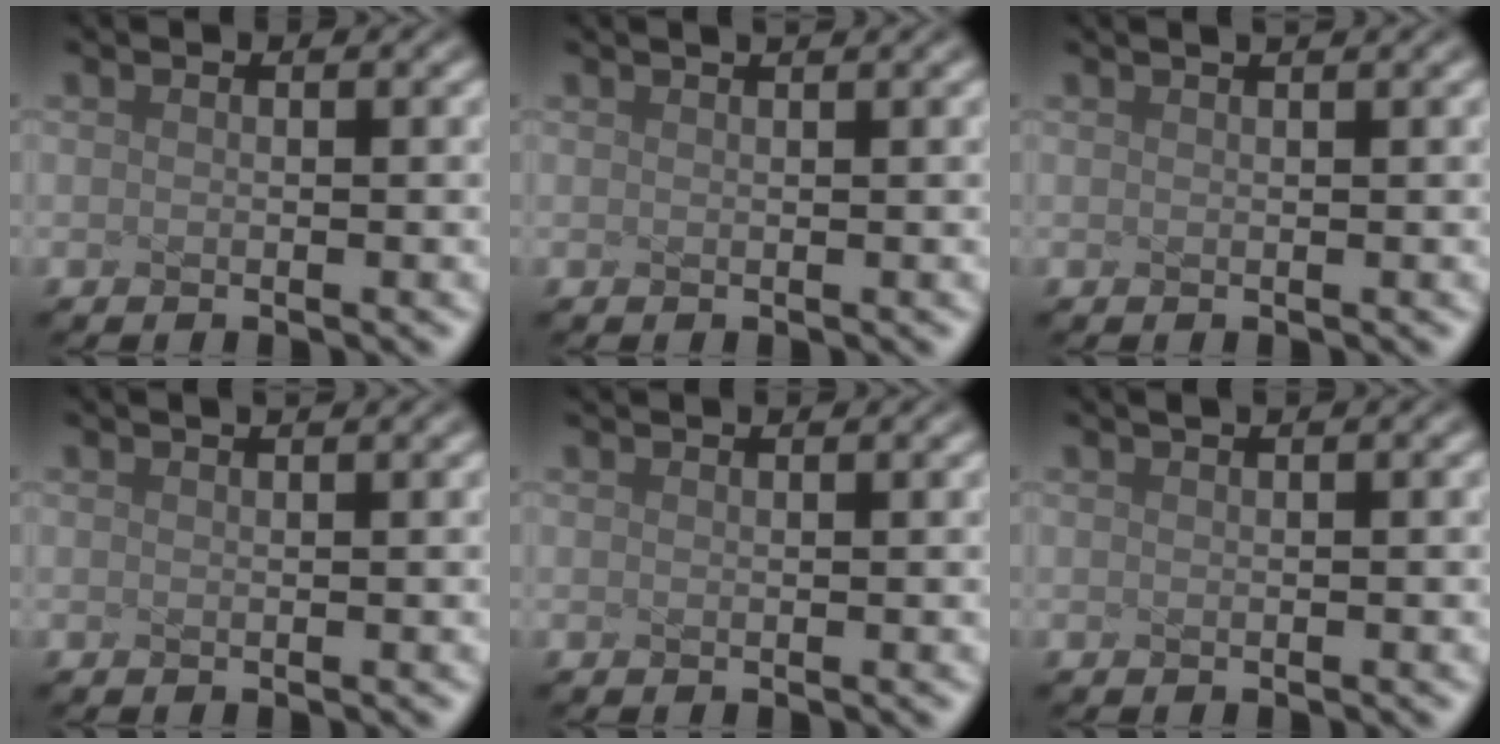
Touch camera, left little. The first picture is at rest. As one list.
[{"total": 2.0, "force": [1.3, 0.8, 1.2], "torque": [0.004, 0.009, -0.009]}, {"total": 2.3, "force": [1.4, 0.9, 1.5], "torque": [0.002, 0.011, -0.010]}, {"total": 1.9, "force": [1.3, 0.7, 1.1], "torque": [0.003, 0.009, -0.009]}, {"total": 1.4, "force": [1.3, 0.3, 0.5], "torque": [-0.003, 0.005, 0.004]}, {"total": 1.6, "force": [1.0, 0.6, 1.1], "torque": [-0.004, 0.004, -0.003]}]